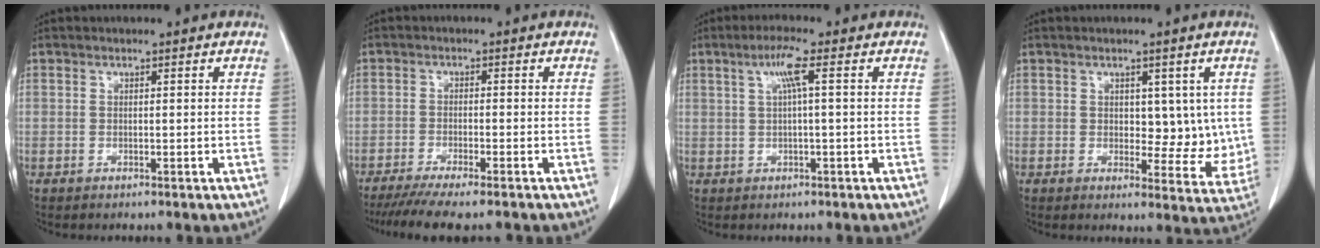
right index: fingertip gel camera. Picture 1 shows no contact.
{"total": 10.1, "force": [-8.6, 0.4, 5.3], "torque": [-0.070, -0.022, -0.132]}
{"total": 3.8, "force": [1.1, -0.4, 3.6], "torque": [-0.074, 0.010, 0.024]}
{"total": 6.6, "force": [1.1, 4.0, 5.1], "torque": [-0.043, -0.004, 0.021]}